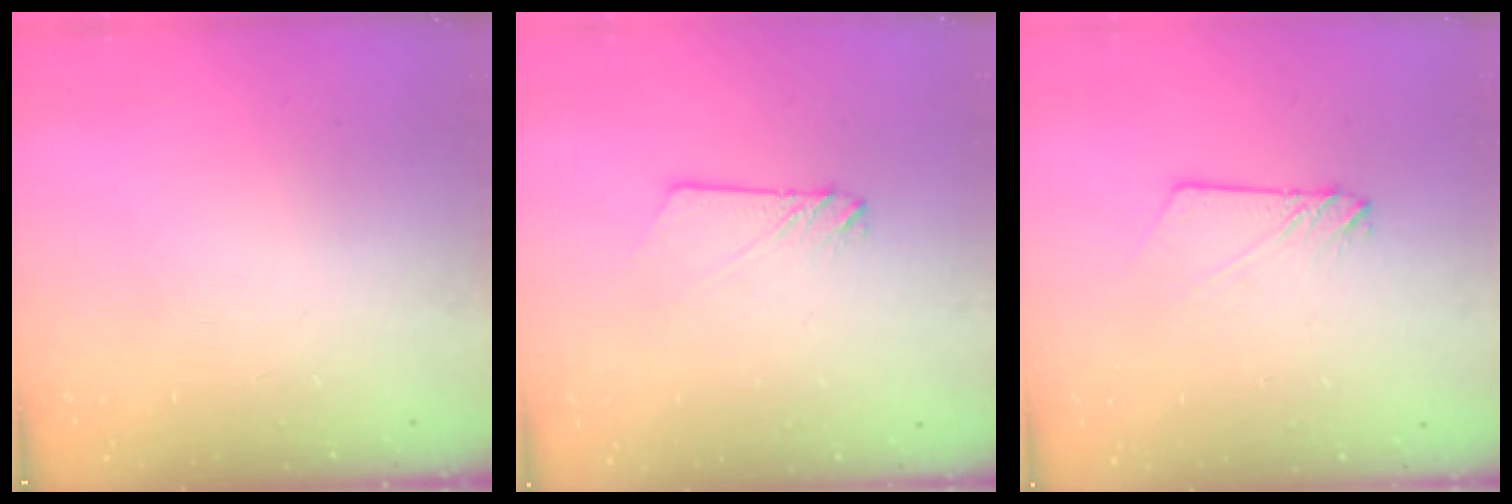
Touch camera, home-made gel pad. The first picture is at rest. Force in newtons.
{"total": 2.3, "press": 2.3, "slide": 0.3}
{"total": 2.9, "press": 2.9, "slide": 0.4}